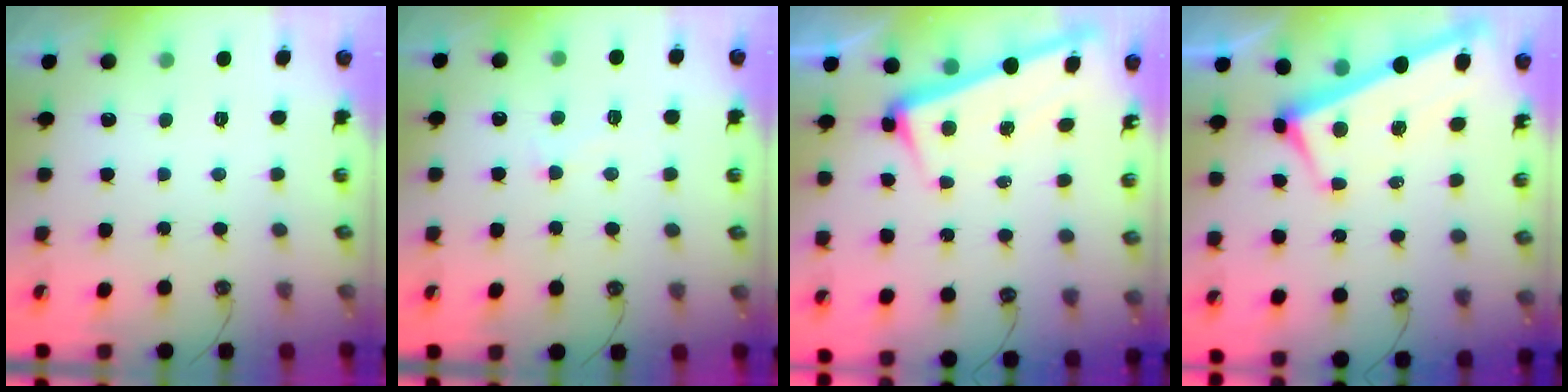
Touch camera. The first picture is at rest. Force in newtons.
{"total": 0.8, "press": 0.4, "slide": 0.6}
{"total": 3.0, "press": 2.9, "slide": 0.8}
{"total": 2.5, "press": 2.4, "slide": 0.9}